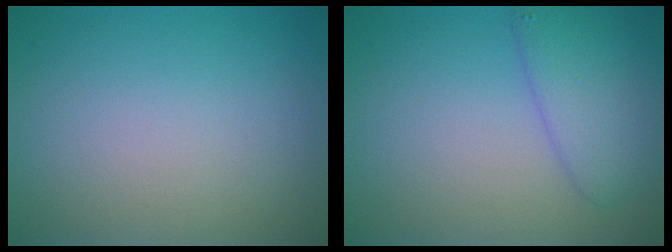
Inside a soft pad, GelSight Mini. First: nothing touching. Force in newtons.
{"total": 3.8, "press": 3.8, "slide": 0.2}